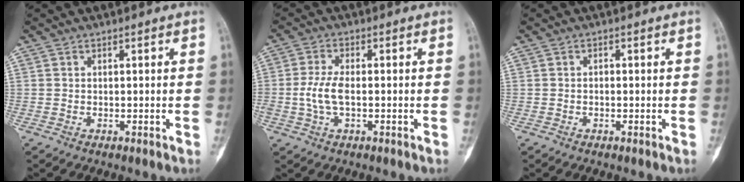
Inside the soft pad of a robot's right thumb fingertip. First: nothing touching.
{"total": 5.6, "force": [-0.6, 2.6, 4.9], "torque": [-0.115, 0.008, -0.012]}
{"total": 0.5, "force": [-0.2, 0.4, 0.3], "torque": [0.000, 0.003, -0.008]}